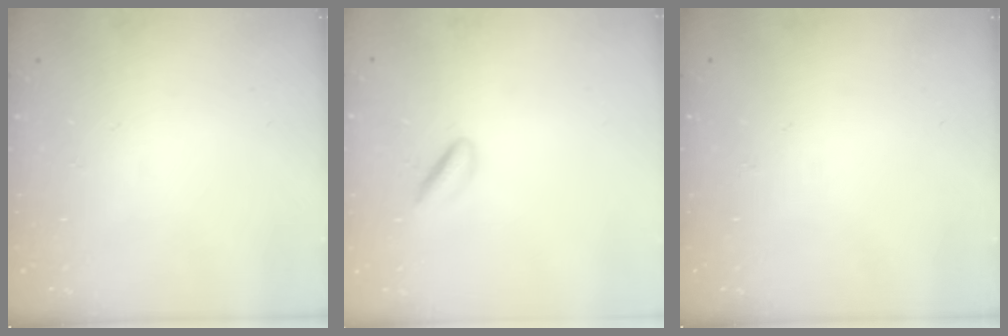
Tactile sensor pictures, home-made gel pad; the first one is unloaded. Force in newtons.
{"total": 3.3, "press": 3.2, "slide": 1.1}
{"total": 0.0}